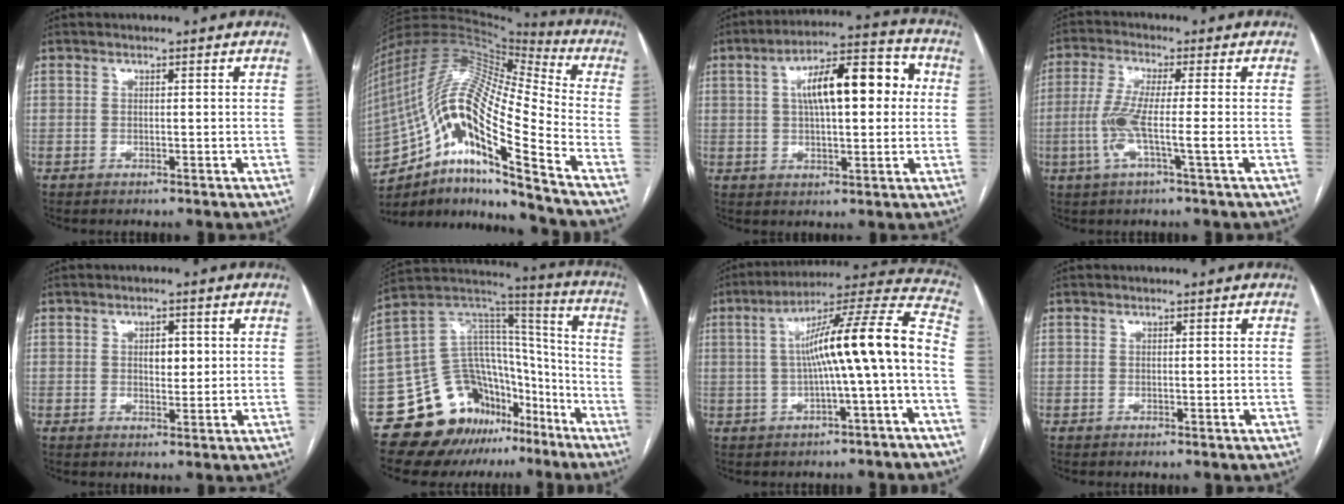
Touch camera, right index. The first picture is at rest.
{"total": 20.8, "force": [-11.7, 2.1, 17.1], "torque": [-0.350, 0.016, -0.211]}
{"total": 13.6, "force": [2.6, 4.5, 12.5], "torque": [-0.198, 0.043, 0.036]}
{"total": 7.0, "force": [-1.6, -0.2, 6.8], "torque": [-0.147, -0.002, -0.037]}
{"total": 2.9, "force": [0.6, 1.6, 2.4], "torque": [-0.033, 0.000, 0.010]}
{"total": 18.8, "force": [-12.4, 11.7, 7.8], "torque": [-0.112, 0.104, -0.198]}
{"total": 15.6, "force": [-1.5, 0.1, 15.5], "torque": [-0.230, 0.039, -0.025]}
{"total": 0.0}